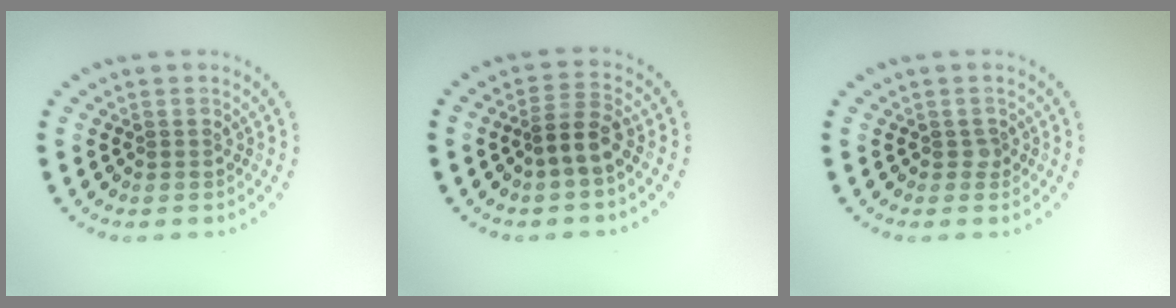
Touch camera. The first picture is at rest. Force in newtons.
{"total": 2.3, "press": 1.9, "slide": 1.3}
{"total": 0.8, "press": 0.6, "slide": 0.5}